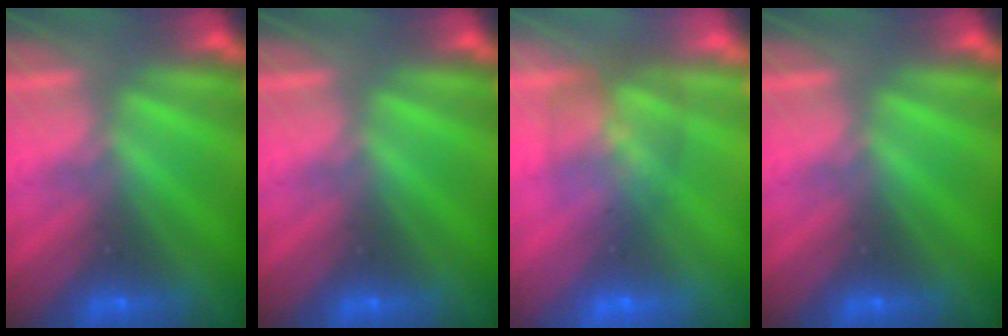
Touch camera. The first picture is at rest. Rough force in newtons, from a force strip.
{"total": 0.0}
{"total": 6.9}
{"total": 0.0}